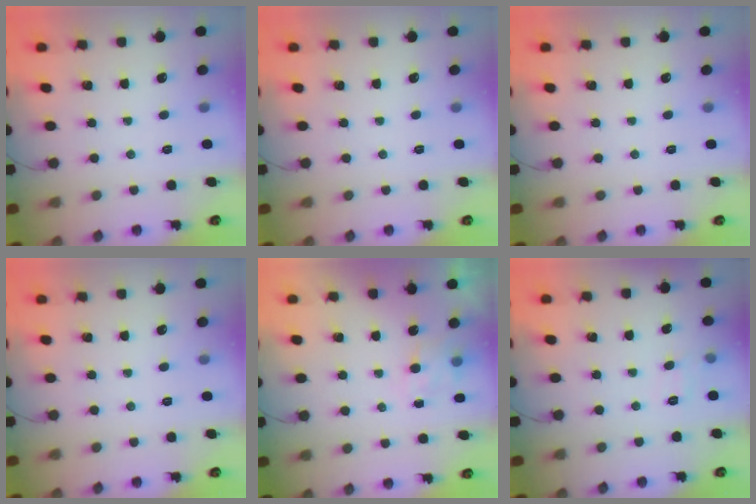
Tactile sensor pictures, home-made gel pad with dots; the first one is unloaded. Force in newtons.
{"total": 0.0}
{"total": 0.0}
{"total": 0.0}
{"total": 5.3, "press": 5.2, "slide": 1.1}
{"total": 6.2, "press": 6.0, "slide": 1.5}